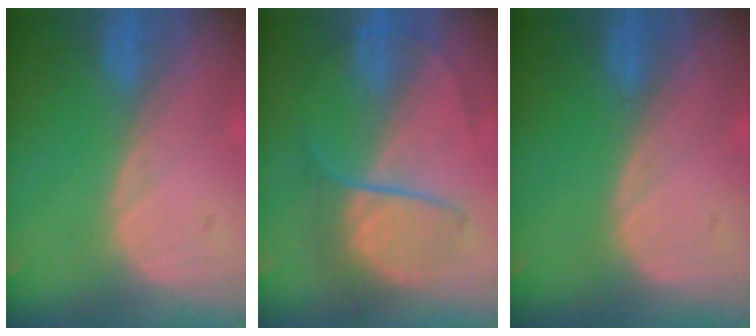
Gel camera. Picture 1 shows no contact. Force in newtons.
{"total": 6.3, "press": 6.3, "slide": 0.7}
{"total": 0.0}